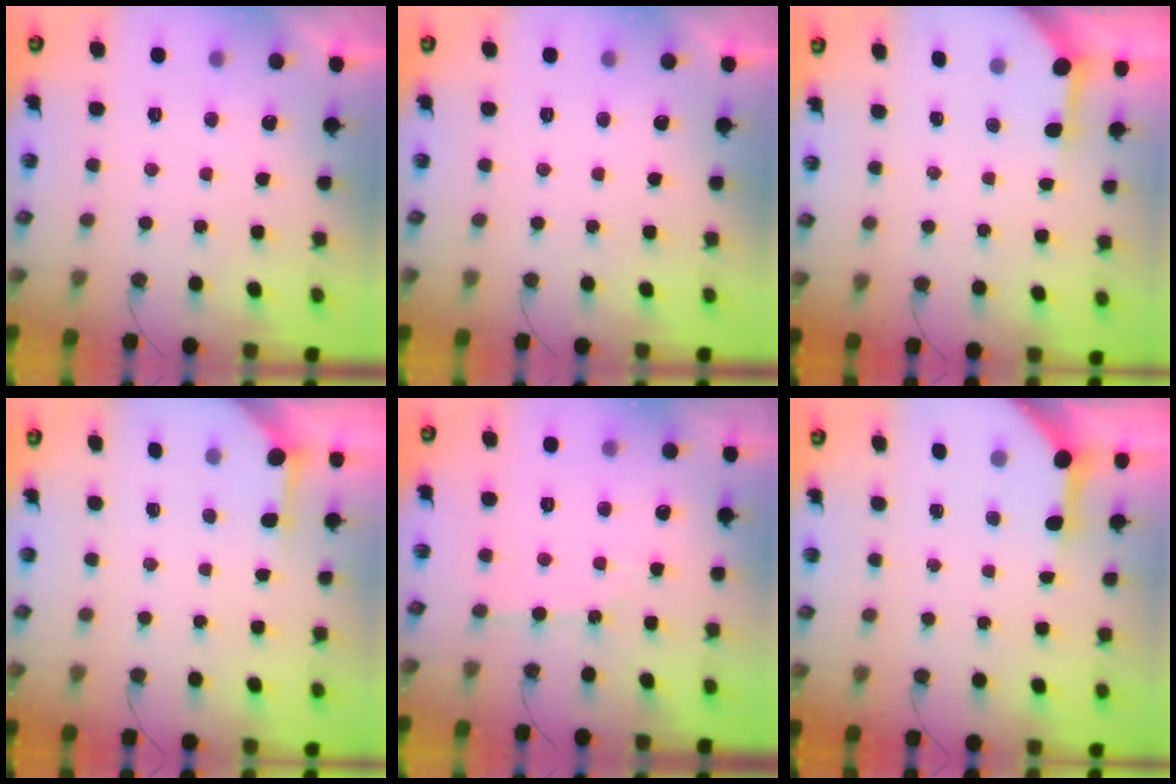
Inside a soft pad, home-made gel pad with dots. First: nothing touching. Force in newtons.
{"total": 0.0}
{"total": 3.2, "press": 3.2, "slide": 0.3}
{"total": 2.4, "press": 2.4, "slide": 0.4}
{"total": 3.1, "press": 3.1, "slide": 0.3}
{"total": 6.4, "press": 6.4, "slide": 0.6}